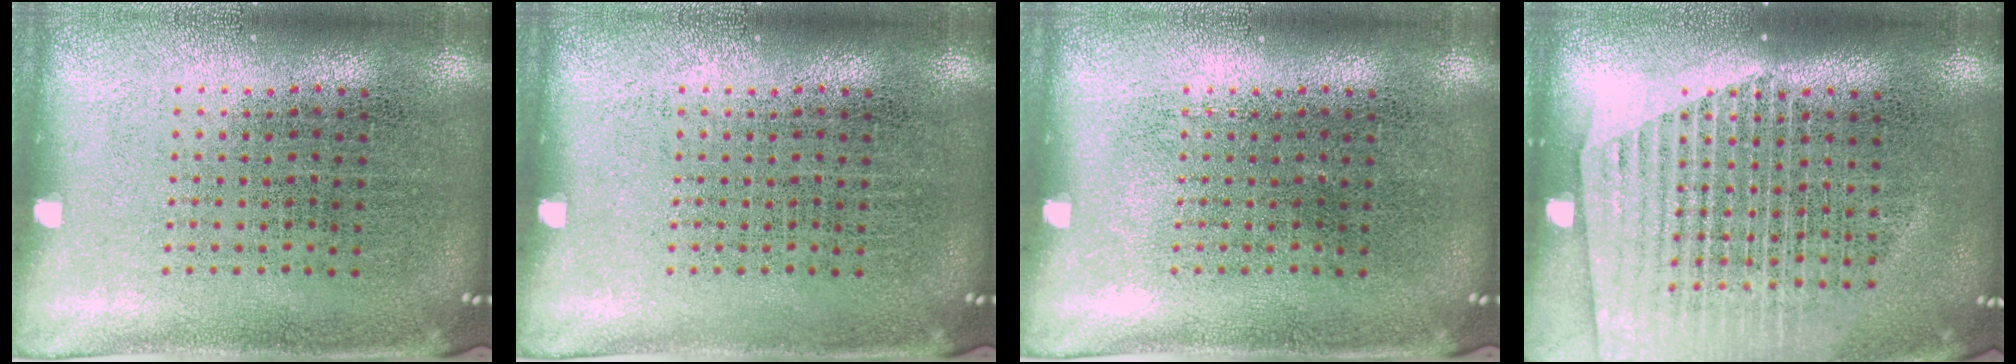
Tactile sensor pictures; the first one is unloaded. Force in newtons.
{"total": 0.0}
{"total": 0.0}
{"total": 1.6, "press": 1.5, "slide": 0.5}